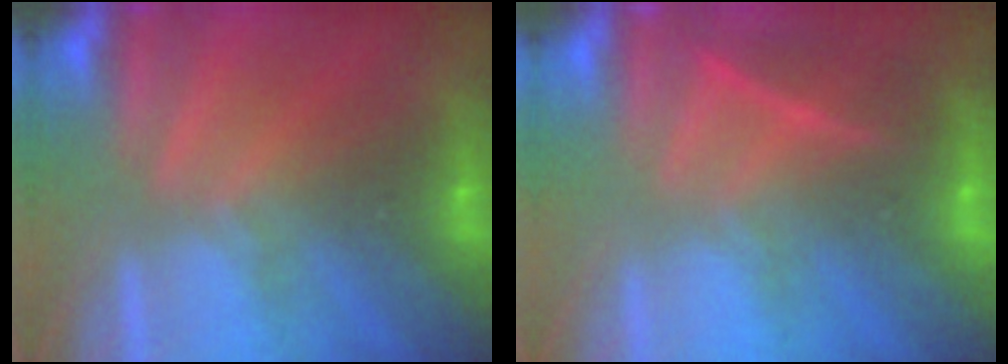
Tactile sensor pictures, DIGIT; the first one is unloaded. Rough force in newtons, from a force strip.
{"total": 1.8}